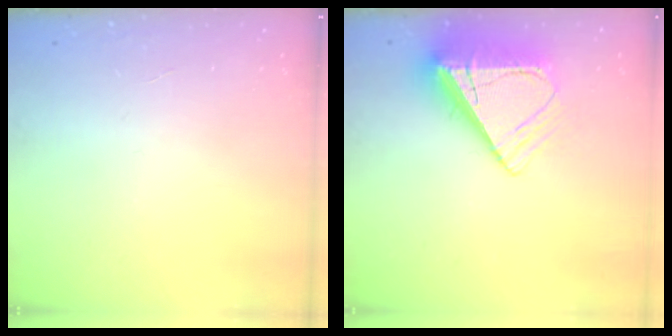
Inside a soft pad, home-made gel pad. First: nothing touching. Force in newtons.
{"total": 12.3, "press": 12.2, "slide": 1.5}